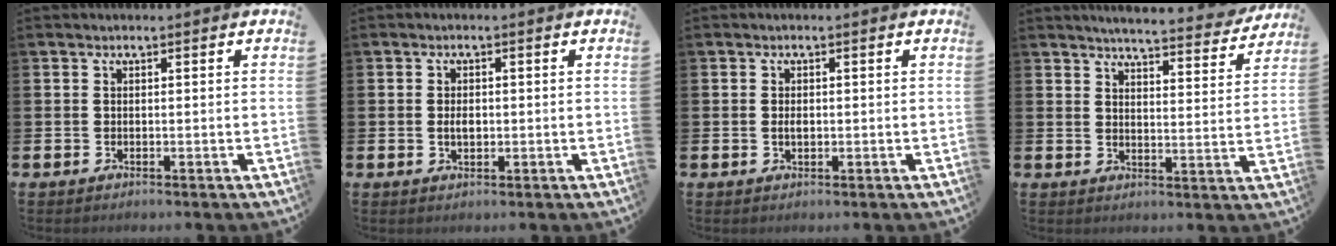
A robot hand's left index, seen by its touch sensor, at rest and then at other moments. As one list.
[{"total": 1.9, "force": [0.0, 1.1, 1.5], "torque": [-0.022, 0.003, -0.004]}, {"total": 1.2, "force": [0.0, 0.7, 0.9], "torque": [-0.019, 0.006, -0.002]}, {"total": 5.2, "force": [5.1, 0.2, 1.0], "torque": [-0.029, -0.039, 0.086]}]